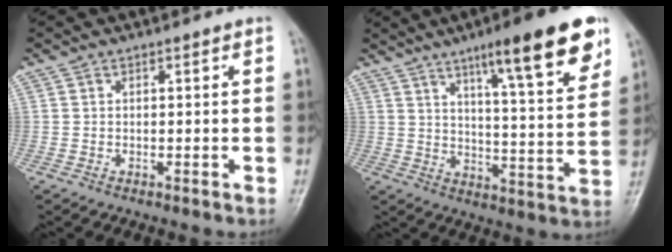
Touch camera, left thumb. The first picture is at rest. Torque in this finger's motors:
{"motor_torque": [0.53, 0.71, 1.45, -1.32, 0.26]}